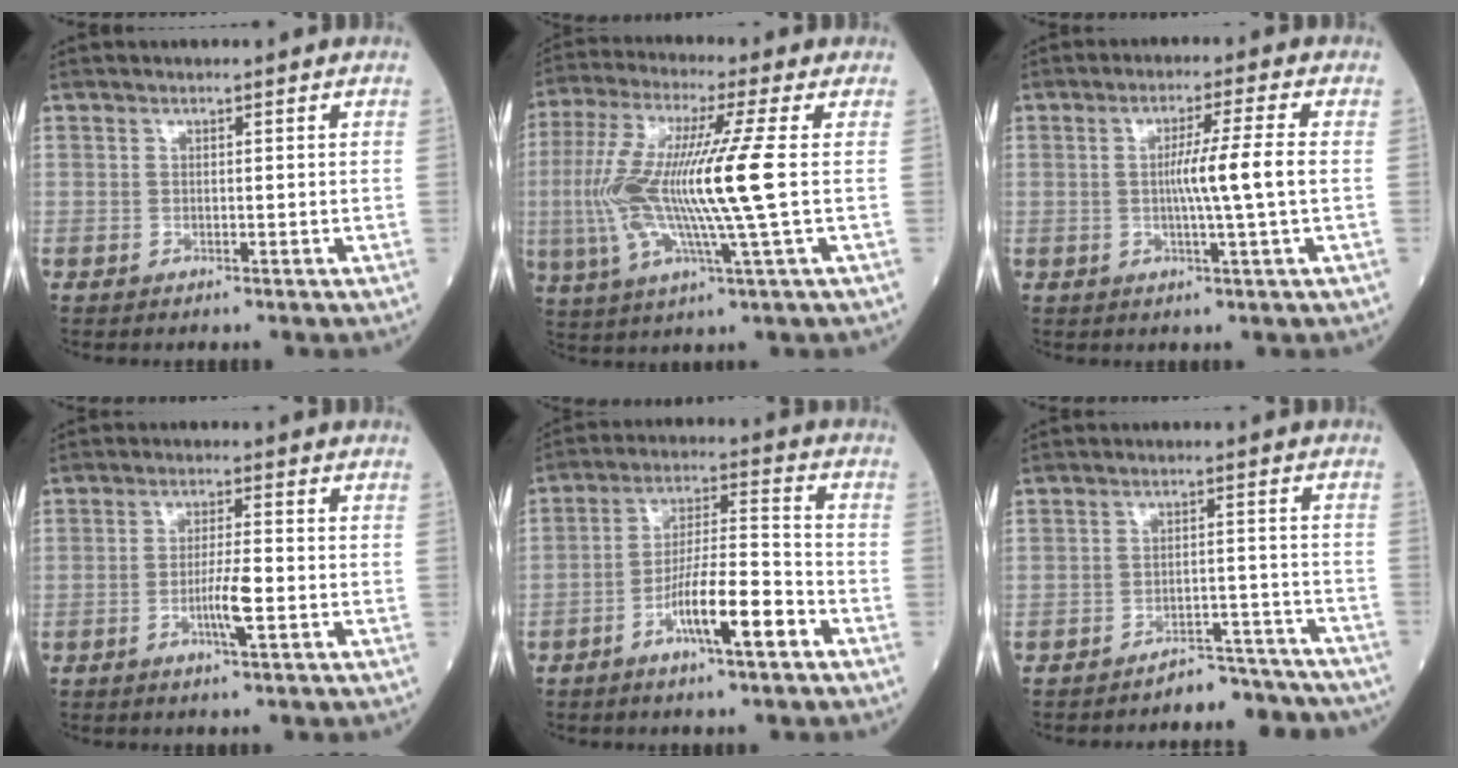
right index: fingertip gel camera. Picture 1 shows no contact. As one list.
[{"total": 15.1, "force": [-0.3, -0.2, 15.1], "torque": [-0.321, -0.002, -0.016]}, {"total": 6.4, "force": [-0.2, -1.3, 6.3], "torque": [-0.107, 0.001, -0.003]}, {"total": 4.3, "force": [-1.5, 0.0, 4.0], "torque": [-0.076, -0.005, -0.029]}, {"total": 10.1, "force": [-5.1, 1.2, 8.6], "torque": [-0.157, 0.004, -0.089]}, {"total": 9.7, "force": [-9.4, 2.0, 1.2], "torque": [0.013, 0.031, -0.117]}]